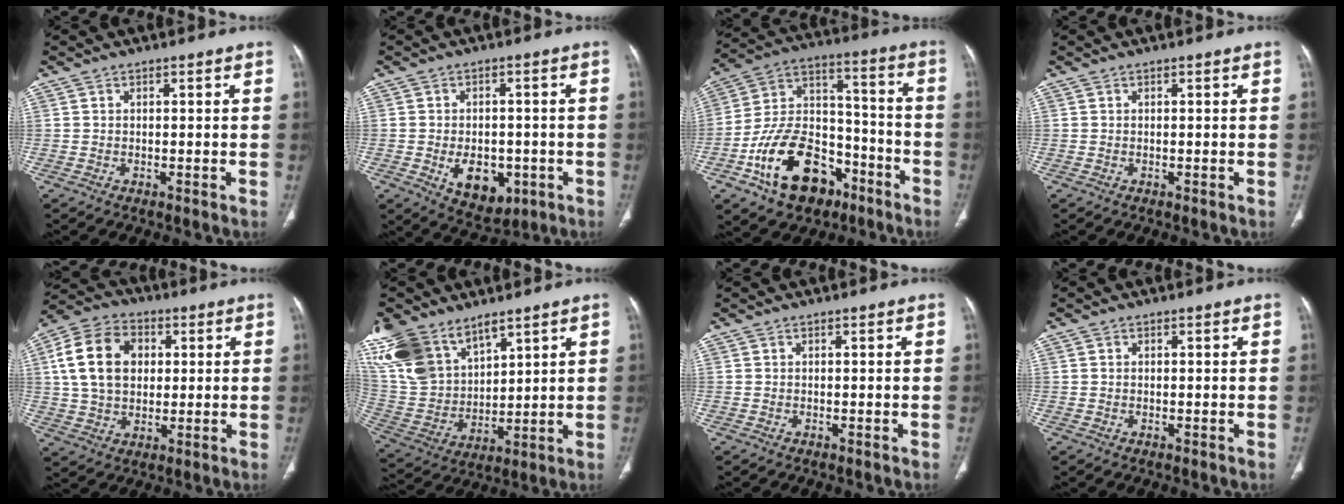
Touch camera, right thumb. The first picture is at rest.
{"total": 9.0, "force": [-2.8, 5.9, 6.2], "torque": [-0.064, 0.005, -0.025]}
{"total": 20.7, "force": [-10.6, 13.0, 12.1], "torque": [-0.177, 0.085, -0.174]}
{"total": 0.0}
{"total": 15.5, "force": [3.3, 11.3, 10.1], "torque": [-0.167, 0.012, 0.057]}
{"total": 20.9, "force": [13.7, 11.7, 10.6], "torque": [-0.228, -0.024, 0.281]}
{"total": 0.0}
{"total": 0.5, "force": [0.2, 0.4, 0.3], "torque": [-0.005, 0.004, 0.005]}